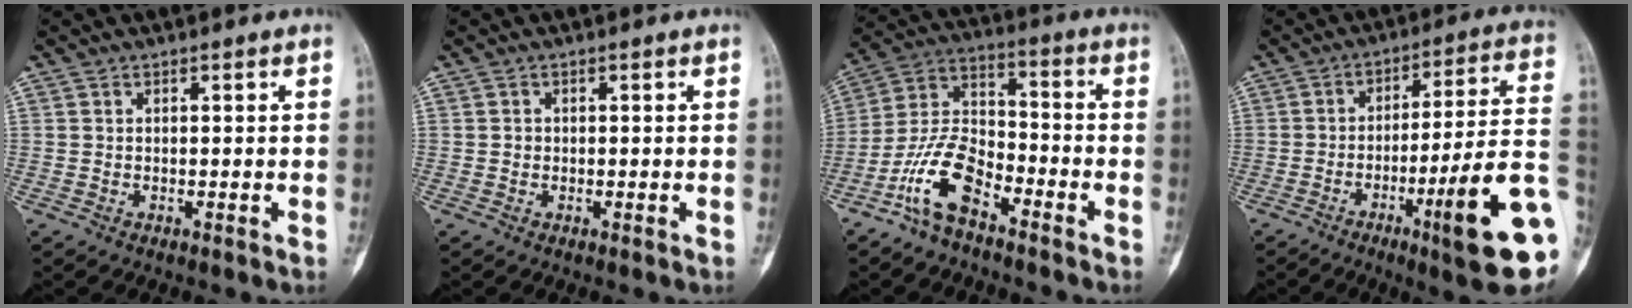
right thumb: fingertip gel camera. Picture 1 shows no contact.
{"total": 0.8, "force": [-0.1, 0.7, 0.2], "torque": [0.001, 0.003, -0.002]}
{"total": 11.7, "force": [-7.1, 5.4, 7.5], "torque": [-0.151, 0.057, -0.146]}
{"total": 19.7, "force": [-6.9, 2.0, 18.4], "torque": [-0.221, 0.020, -0.100]}